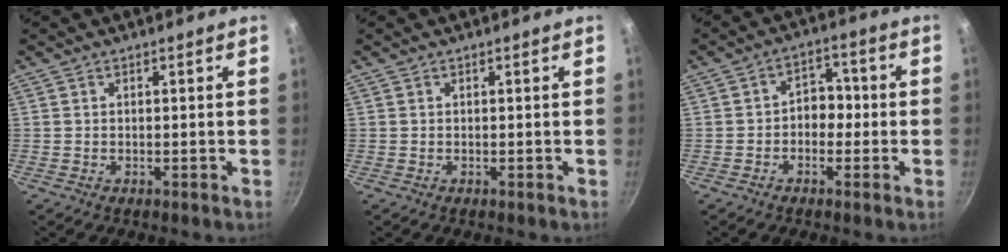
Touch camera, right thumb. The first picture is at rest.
{"total": 0.0}
{"total": 5.1, "force": [-0.9, 4.0, 3.1], "torque": [-0.001, 0.018, -0.023]}